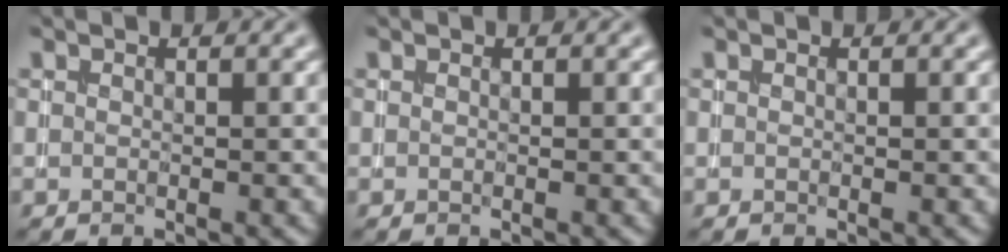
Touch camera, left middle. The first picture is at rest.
{"total": 0.0}
{"total": 0.0}